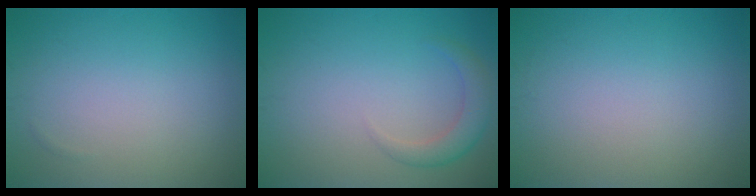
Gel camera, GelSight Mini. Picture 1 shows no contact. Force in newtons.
{"total": 2.4, "press": 2.4, "slide": 0.4}
{"total": 0.0}